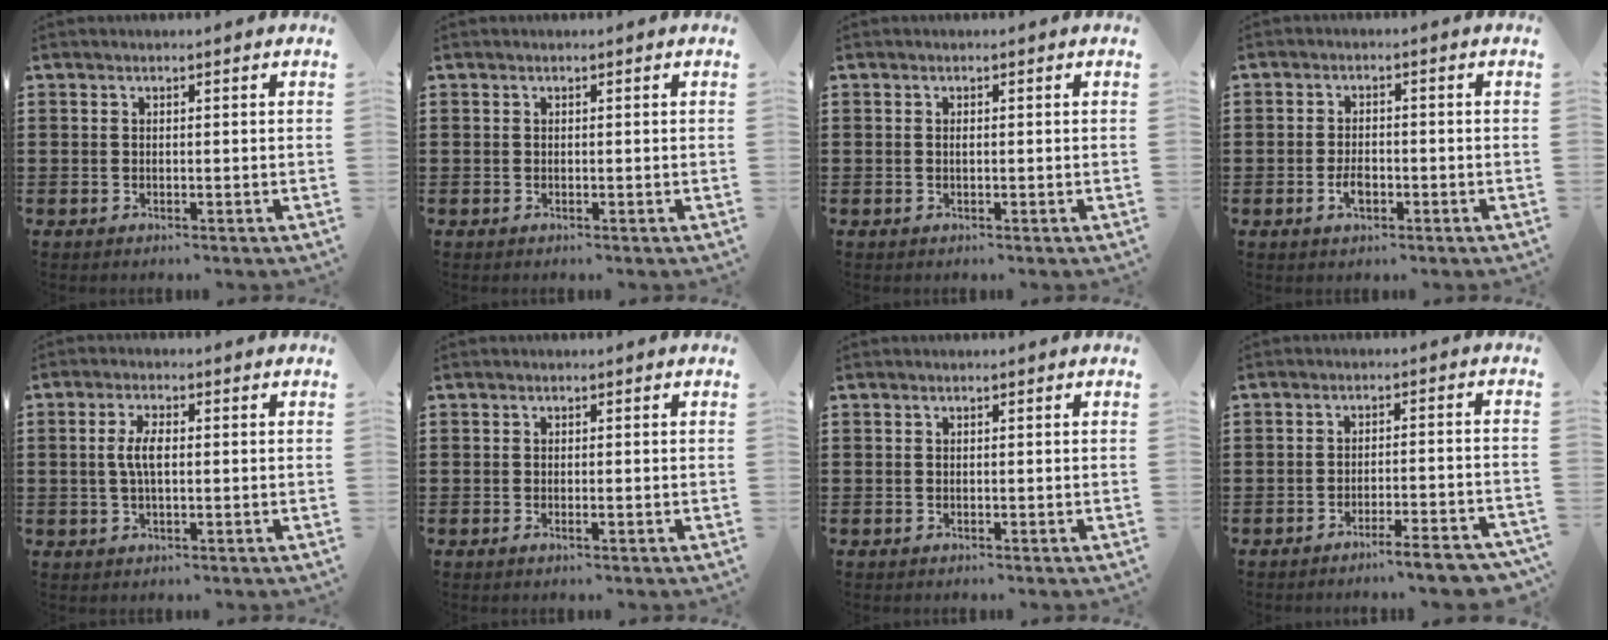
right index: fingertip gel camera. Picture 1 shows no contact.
{"total": 0.0}
{"total": 0.5, "force": [0.0, 0.1, 0.5], "torque": [-0.011, -0.003, 0.002]}
{"total": 2.9, "force": [-1.0, 1.5, 2.3], "torque": [-0.051, -0.001, -0.020]}
{"total": 4.2, "force": [0.2, 1.5, 3.9], "torque": [-0.083, 0.002, -0.002]}
{"total": 0.8, "force": [-0.2, 0.1, 0.7], "torque": [-0.012, -0.003, -0.004]}
{"total": 0.0}
{"total": 5.1, "force": [-4.3, -0.1, 2.7], "torque": [-0.041, -0.012, -0.079]}